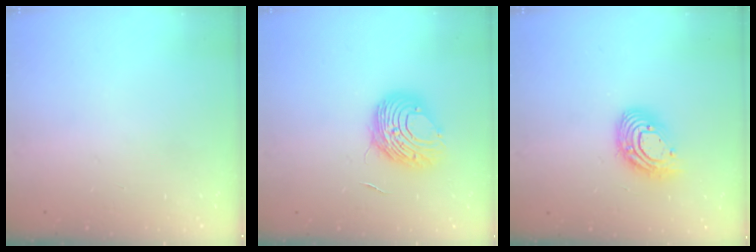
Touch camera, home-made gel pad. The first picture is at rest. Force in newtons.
{"total": 9.2, "press": 9.2, "slide": 1.1}
{"total": 13.9, "press": 13.9, "slide": 1.2}